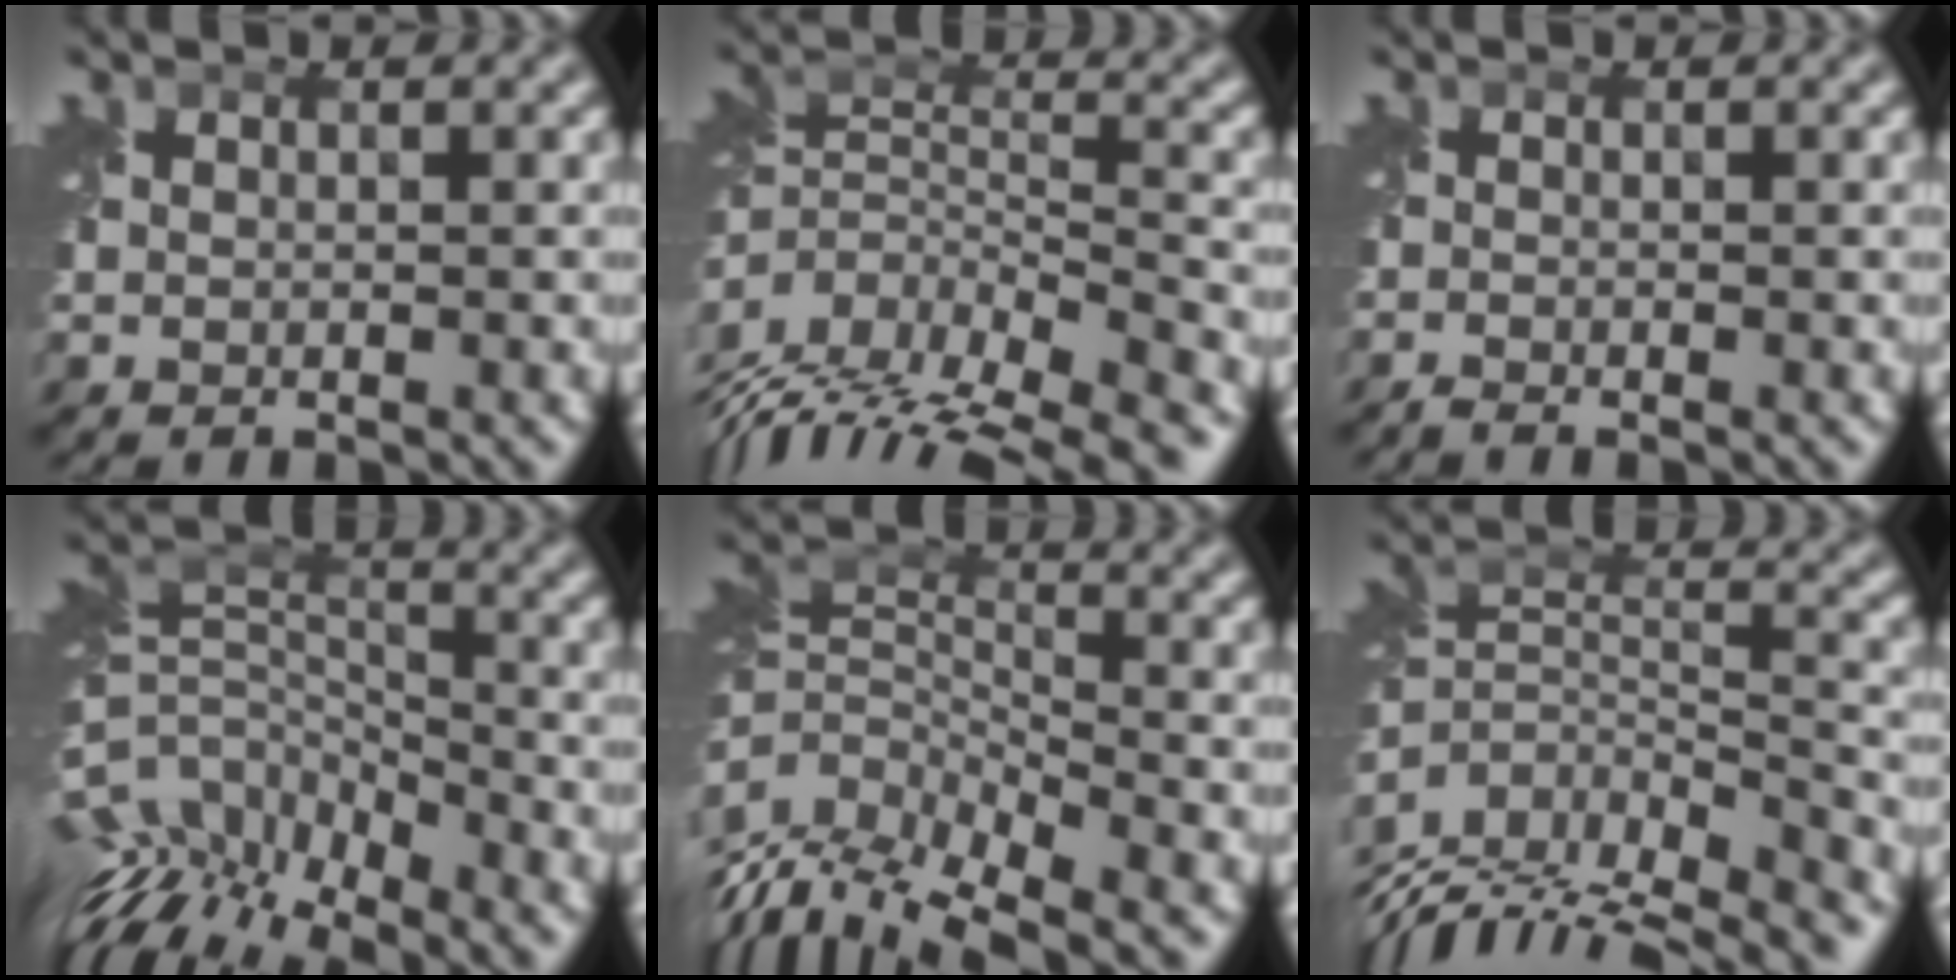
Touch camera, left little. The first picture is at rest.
{"total": 12.9, "force": [-8.6, 5.8, 7.6], "torque": [-0.140, 0.007, -0.100]}
{"total": 0.9, "force": [-0.9, 0.0, 0.3], "torque": [-0.006, -0.010, -0.024]}
{"total": 9.7, "force": [-6.9, 4.3, 5.2], "torque": [-0.105, 0.008, -0.125]}
{"total": 10.2, "force": [-5.0, 5.2, 7.2], "torque": [-0.147, -0.008, -0.098]}
{"total": 12.9, "force": [-9.2, 6.4, 6.3], "torque": [-0.122, 0.009, -0.116]}